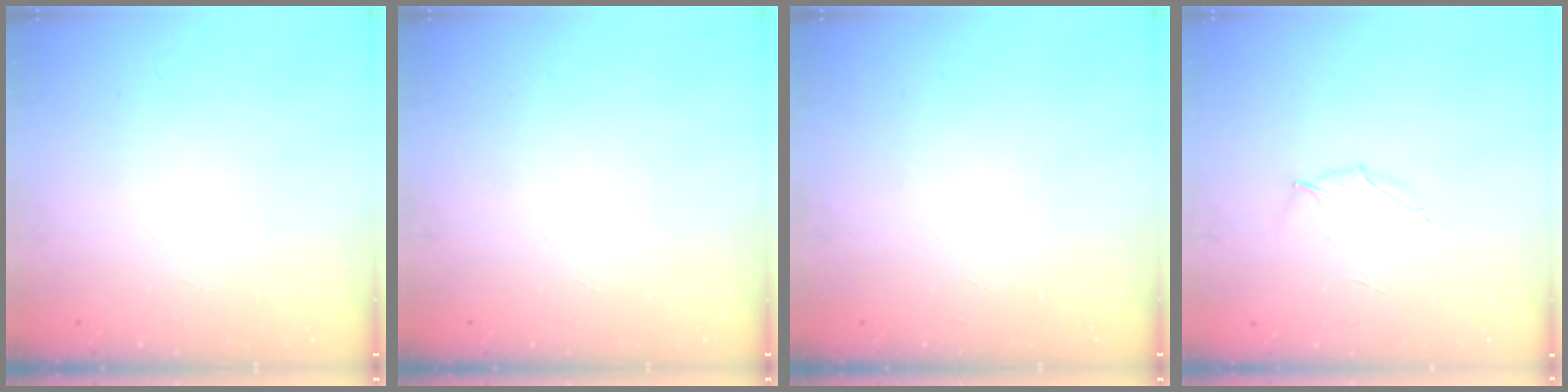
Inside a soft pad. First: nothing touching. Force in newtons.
{"total": 0.0}
{"total": 0.0}
{"total": 3.6, "press": 3.5, "slide": 0.9}